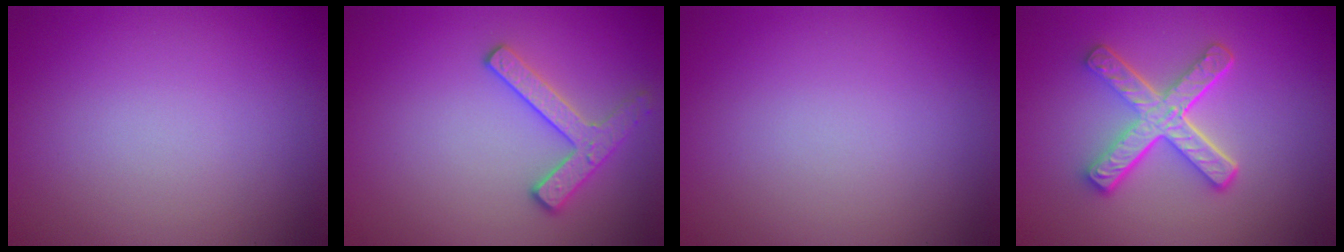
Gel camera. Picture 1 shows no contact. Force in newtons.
{"total": 2.5, "press": 2.4, "slide": 0.5}
{"total": 0.0}
{"total": 5.2, "press": 3.9, "slide": 3.5}